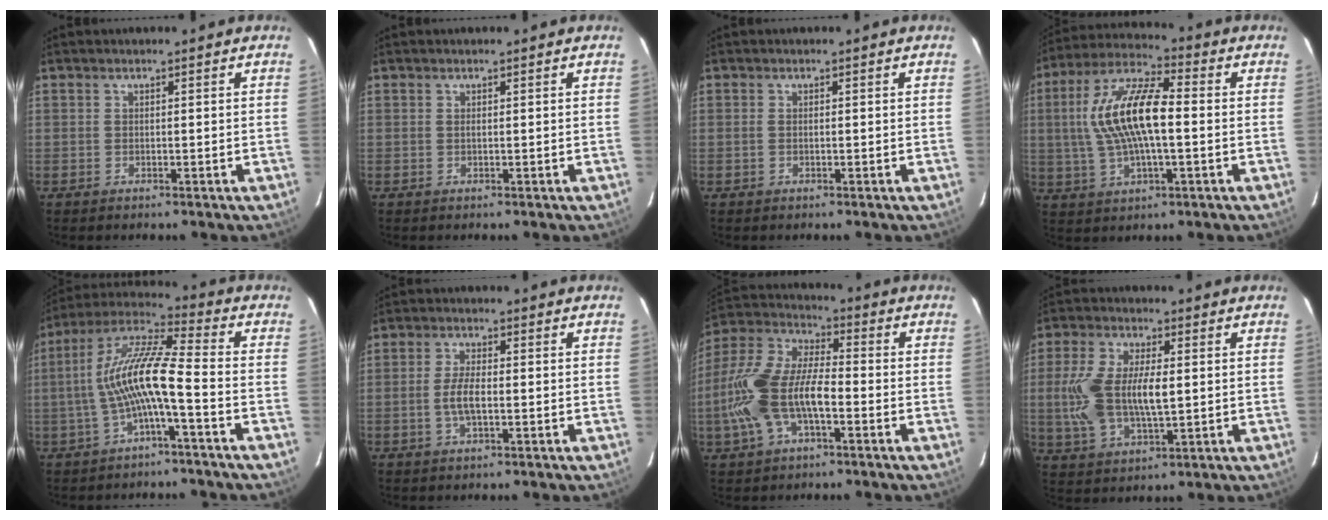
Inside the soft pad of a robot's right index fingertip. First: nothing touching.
{"total": 0.0}
{"total": 0.7, "force": [-0.1, 0.4, 0.6], "torque": [-0.015, 0.000, -0.002]}
{"total": 14.8, "force": [0.5, 5.1, 13.8], "torque": [-0.276, 0.018, 0.005]}
{"total": 12.1, "force": [-2.9, 1.5, 11.7], "torque": [-0.236, 0.016, -0.055]}
{"total": 4.4, "force": [-1.0, 1.5, 4.0], "torque": [-0.081, -0.001, -0.017]}
{"total": 16.2, "force": [-4.4, 7.0, 13.9], "torque": [-0.299, 0.004, -0.086]}
{"total": 12.7, "force": [0.3, 5.8, 11.3], "torque": [-0.238, 0.000, 0.009]}